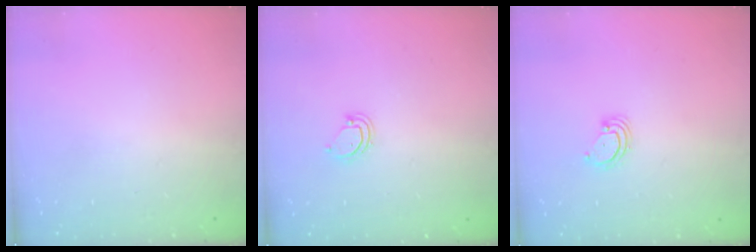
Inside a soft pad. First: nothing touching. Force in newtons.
{"total": 3.1, "press": 3.1, "slide": 0.2}
{"total": 2.9, "press": 2.9, "slide": 0.3}